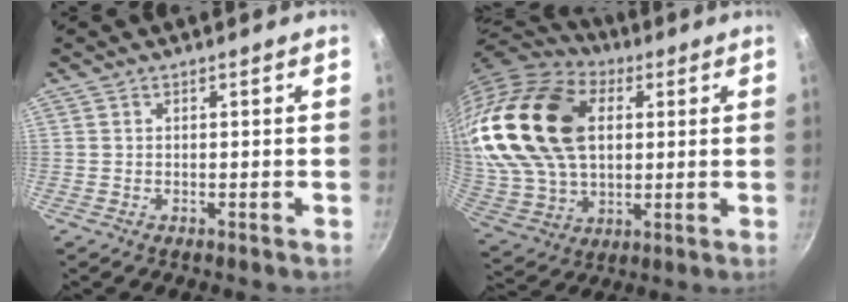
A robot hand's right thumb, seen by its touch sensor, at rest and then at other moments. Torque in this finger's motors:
{"motor_torque": [-0.91, 2.94, 2.77, 0.00, 0.52]}